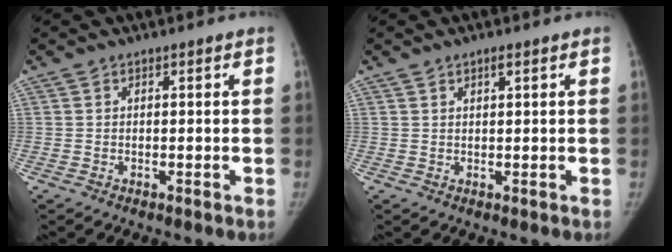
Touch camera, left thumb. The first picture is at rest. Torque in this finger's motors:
{"motor_torque": [-0.16, -0.02, 0.18, 0.18, 0.02]}